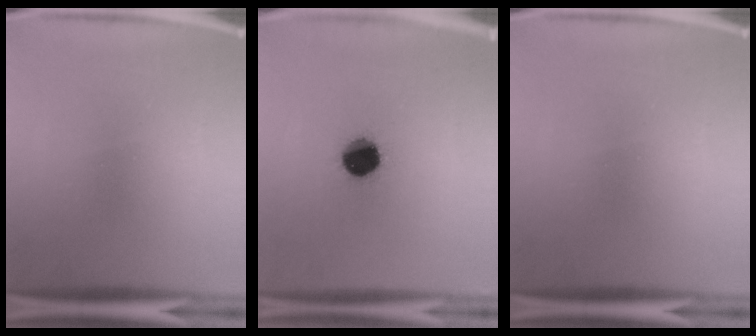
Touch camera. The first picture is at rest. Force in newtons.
{"total": 10.8}
{"total": 0.0}